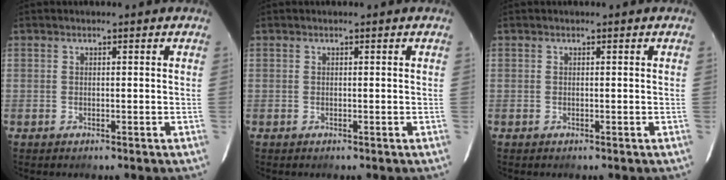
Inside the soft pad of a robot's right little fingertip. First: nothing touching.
{"total": 0.0}
{"total": 0.0}